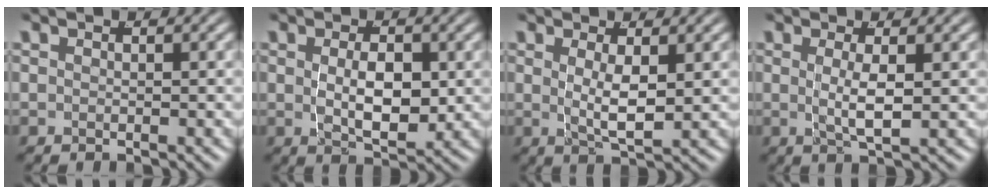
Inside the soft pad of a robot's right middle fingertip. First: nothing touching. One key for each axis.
{"total": 4.3, "fx": 0.0, "fy": 1.7, "fz": 4.0, "tx": -0.067, "ty": -0.023, "tz": 0.012}
{"total": 3.2, "fx": 0.2, "fy": 0.4, "fz": 3.2, "tx": -0.060, "ty": -0.016, "tz": 0.015}
{"total": 2.8, "fx": 0.0, "fy": 0.1, "fz": 2.8, "tx": -0.057, "ty": -0.015, "tz": 0.010}